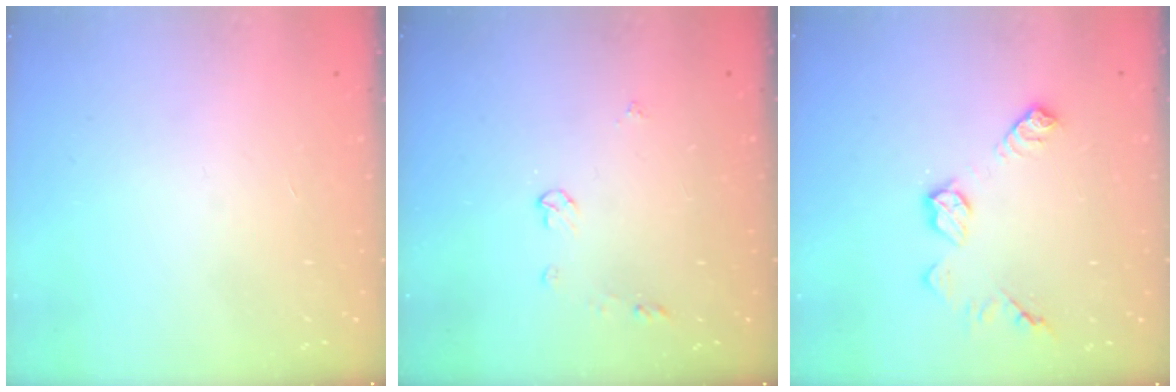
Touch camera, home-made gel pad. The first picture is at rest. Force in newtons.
{"total": 3.9, "press": 3.8, "slide": 0.6}
{"total": 9.1, "press": 9.1, "slide": 0.2}